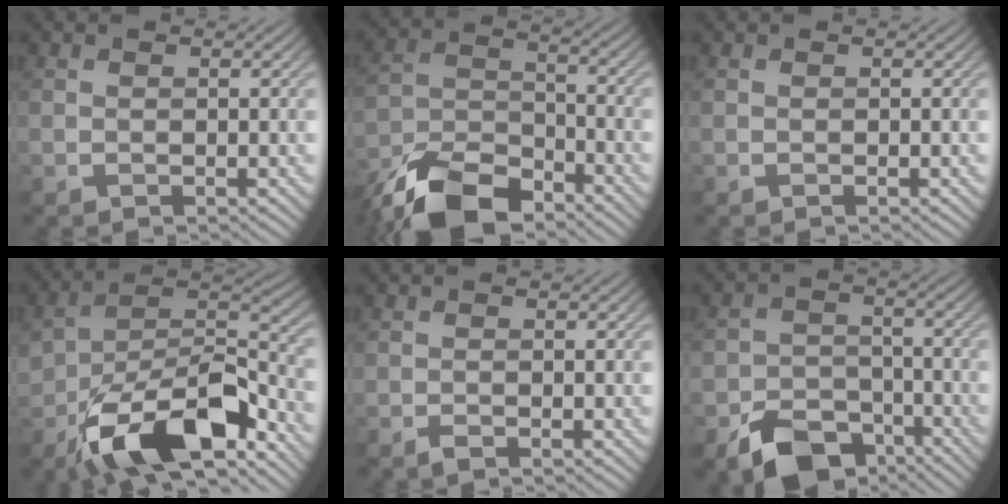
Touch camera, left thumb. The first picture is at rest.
{"total": 12.4, "force": [-9.5, 5.0, 6.3], "torque": [-0.130, -0.012, -0.183]}
{"total": 0.0}
{"total": 15.7, "force": [-9.1, 7.4, 10.4], "torque": [-0.188, -0.028, -0.169]}
{"total": 0.7, "force": [-0.5, 0.2, 0.5], "torque": [-0.010, -0.001, -0.009]}
{"total": 8.9, "force": [-6.0, 5.3, 4.0], "torque": [-0.076, -0.022, -0.107]}